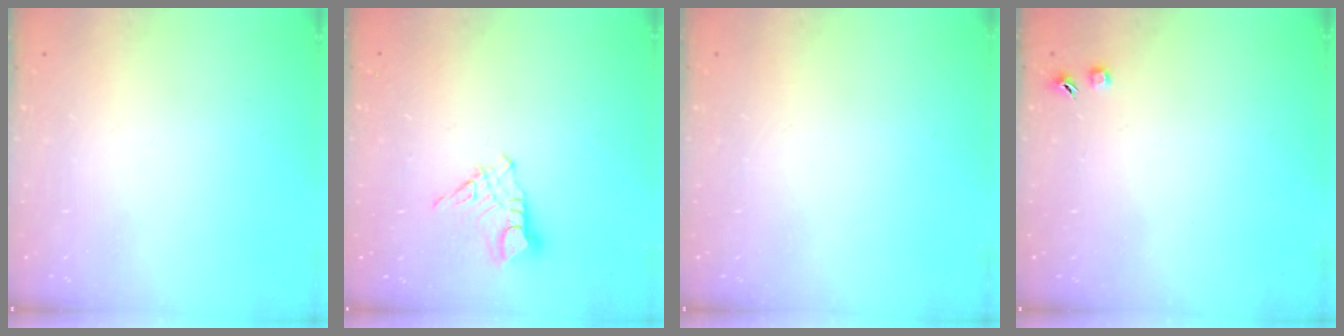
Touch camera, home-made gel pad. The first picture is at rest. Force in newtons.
{"total": 8.0, "press": 8.0, "slide": 0.7}
{"total": 0.0}
{"total": 3.0, "press": 2.9, "slide": 0.5}